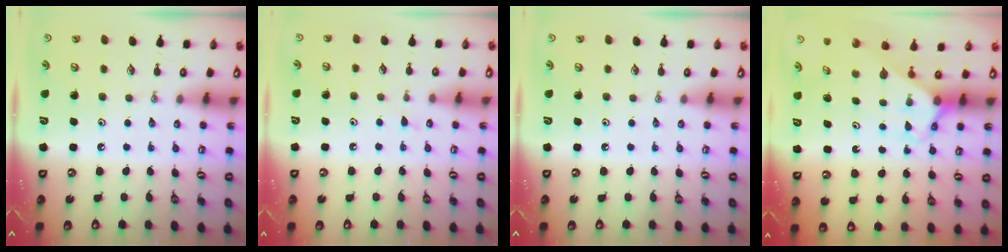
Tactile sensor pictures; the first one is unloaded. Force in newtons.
{"total": 4.8, "press": 4.7, "slide": 0.6}
{"total": 0.0}
{"total": 2.6, "press": 2.6, "slide": 0.2}